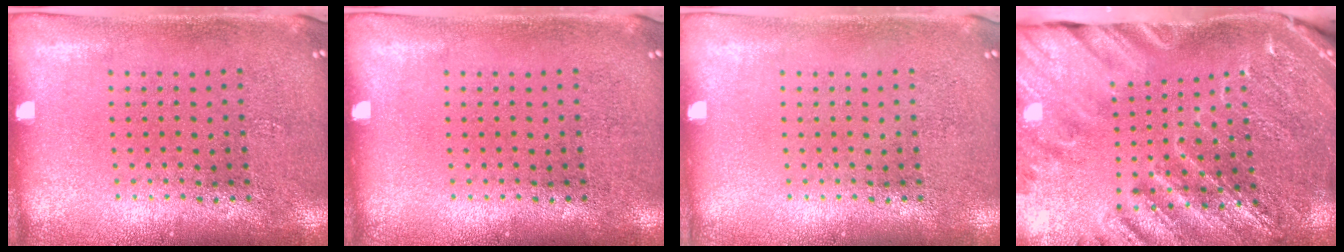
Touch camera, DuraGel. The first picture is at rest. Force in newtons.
{"total": 0.0}
{"total": 0.0}
{"total": 3.0, "press": 3.0, "slide": 0.5}